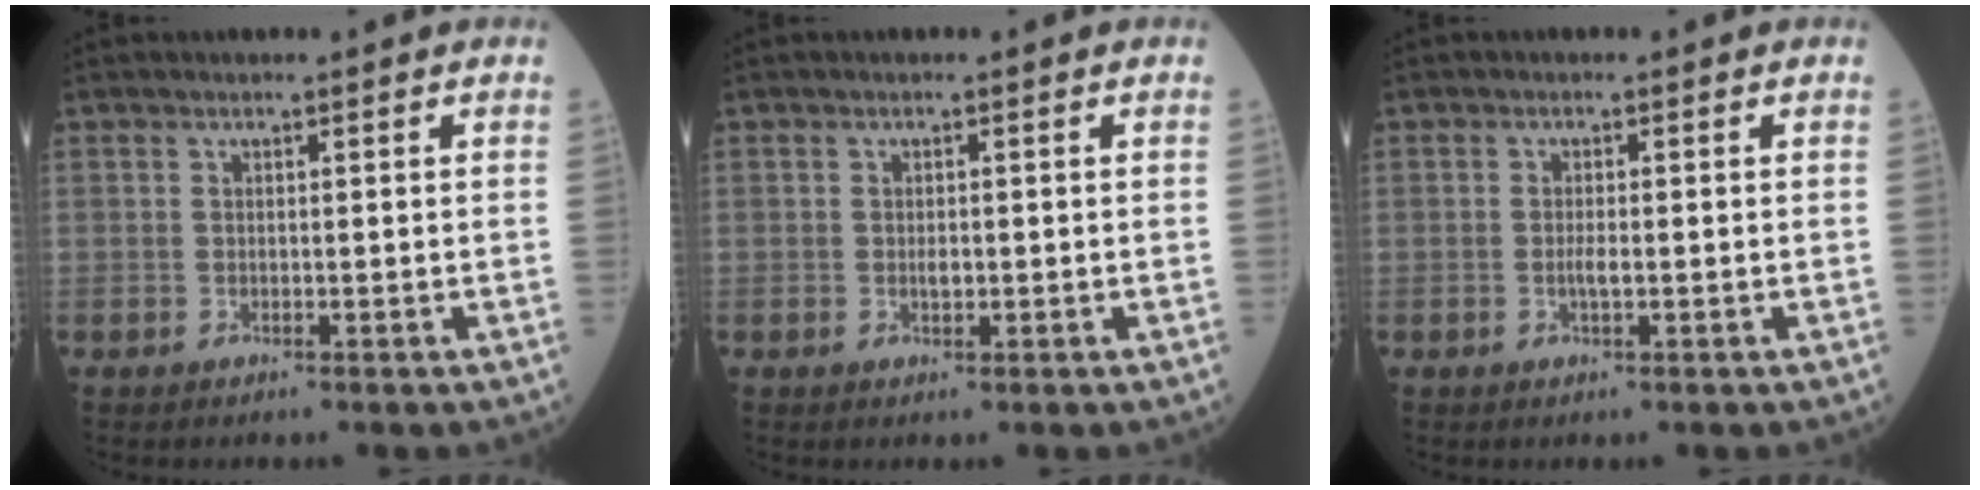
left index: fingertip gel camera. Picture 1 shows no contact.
{"total": 1.2, "force": [-0.6, 0.6, 0.9], "torque": [-0.018, -0.005, -0.009]}
{"total": 1.5, "force": [-0.7, 0.3, 1.3], "torque": [-0.029, -0.006, -0.013]}